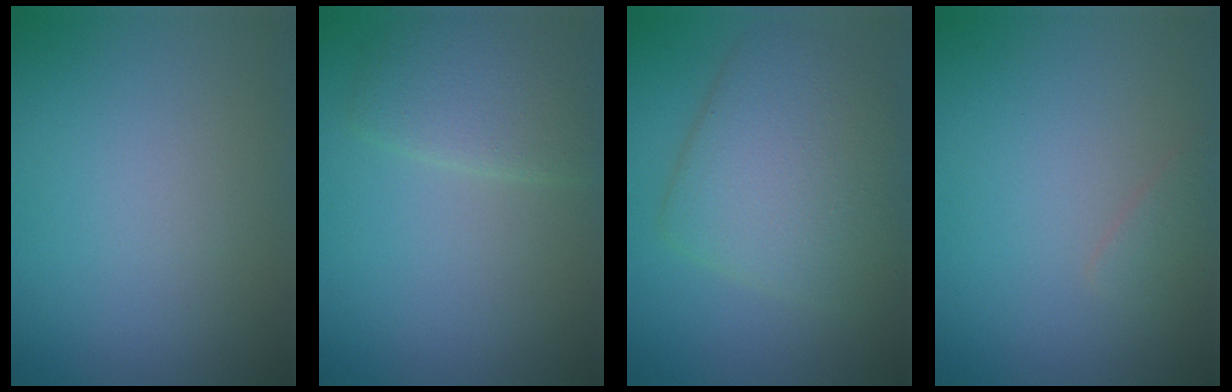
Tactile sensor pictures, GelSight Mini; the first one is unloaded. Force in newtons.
{"total": 3.3, "press": 3.3, "slide": 0.1}
{"total": 7.0, "press": 6.9, "slide": 0.4}
{"total": 0.9, "press": 0.9, "slide": 0.1}